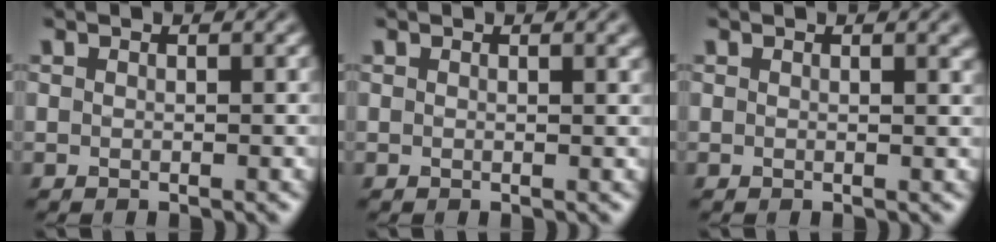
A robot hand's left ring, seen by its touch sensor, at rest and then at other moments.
{"total": 1.2, "force": [0.7, 0.4, 0.9], "torque": [-0.005, 0.005, 0.008]}
{"total": 1.3, "force": [0.8, 0.5, 1.0], "torque": [-0.004, 0.004, 0.009]}